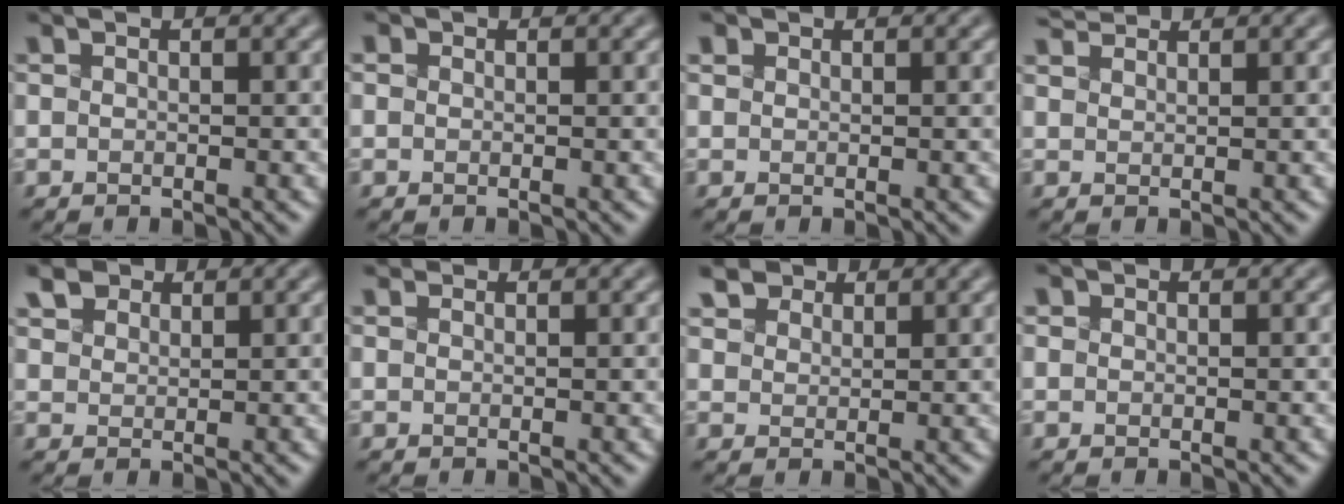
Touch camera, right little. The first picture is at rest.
{"total": 1.9, "force": [1.0, 1.4, 0.9], "torque": [-0.013, 0.019, -0.001]}
{"total": 1.8, "force": [1.1, 1.2, 0.8], "torque": [-0.026, 0.015, 0.015]}
{"total": 1.5, "force": [1.4, 0.2, 0.2], "torque": [-0.015, 0.010, 0.033]}
{"total": 5.2, "force": [3.4, 3.2, 2.4], "torque": [-0.077, 0.016, 0.058]}
{"total": 0.7, "force": [0.6, 0.4, 0.1], "torque": [-0.010, -0.001, 0.013]}
{"total": 6.1, "force": [4.1, 3.7, 2.5], "torque": [-0.078, 0.013, 0.069]}
{"total": 1.3, "force": [0.7, 1.0, 0.6], "torque": [-0.015, 0.012, 0.008]}